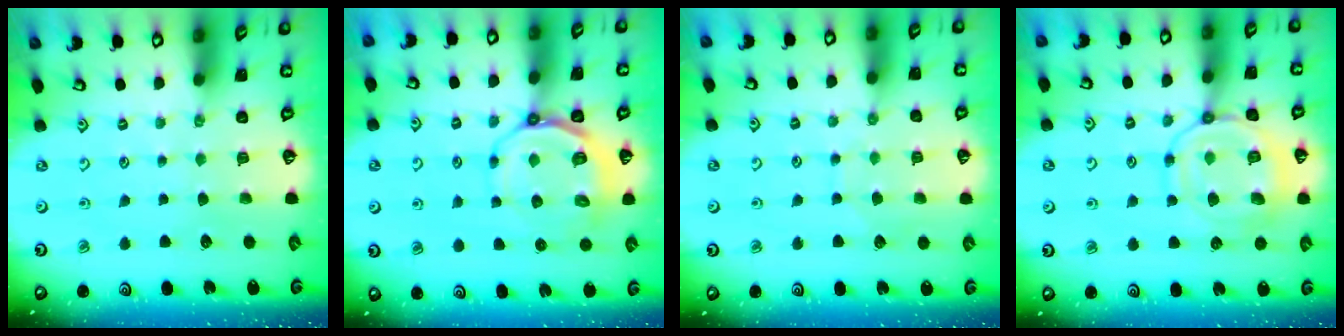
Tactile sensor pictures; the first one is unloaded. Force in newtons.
{"total": 8.8, "press": 8.3, "slide": 3.0}
{"total": 5.8, "press": 5.8, "slide": 0.5}
{"total": 13.7, "press": 13.7, "slide": 1.2}